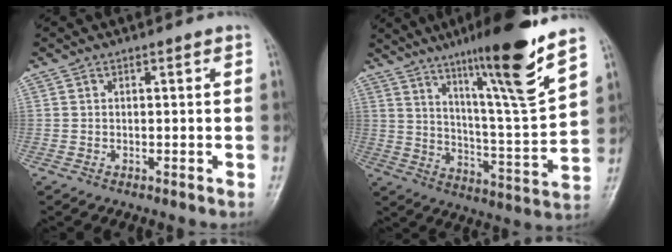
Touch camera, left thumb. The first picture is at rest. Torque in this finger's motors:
{"motor_torque": [1.54, -0.04, 1.53, -1.24, 0.39]}